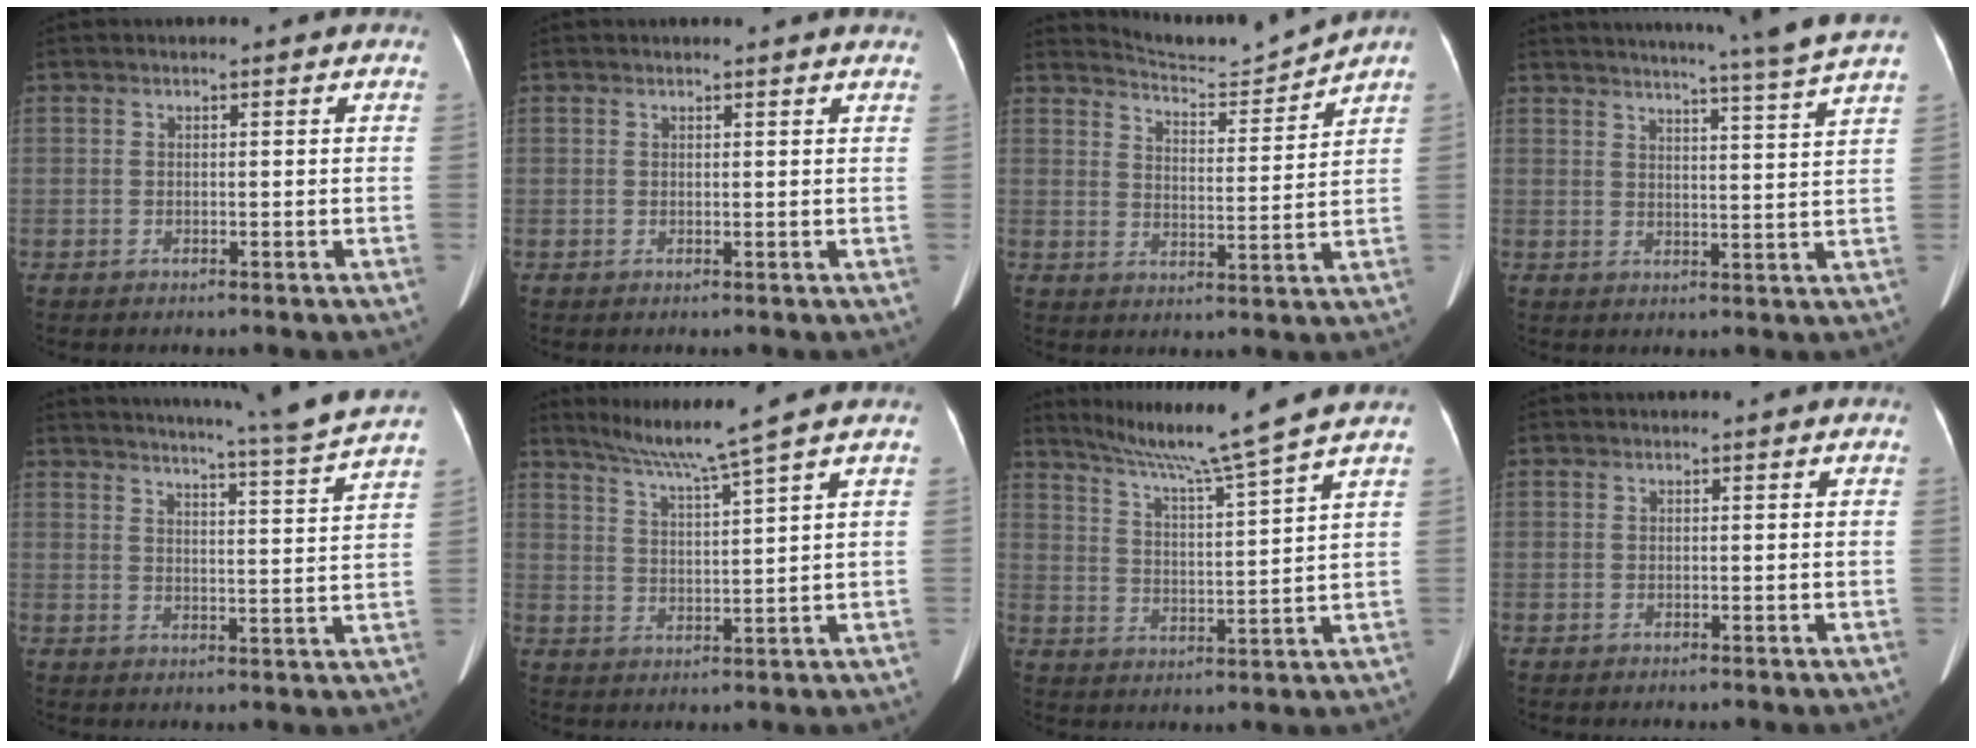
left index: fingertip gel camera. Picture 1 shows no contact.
{"total": 2.7, "force": [2.6, -0.2, 0.8], "torque": [-0.016, 0.004, 0.019]}
{"total": 7.0, "force": [6.7, -1.7, -0.8], "torque": [-0.007, -0.023, 0.116]}
{"total": 14.8, "force": [13.1, -2.6, 6.4], "torque": [-0.103, -0.044, 0.155]}
{"total": 15.9, "force": [14.5, -2.7, 6.1], "torque": [-0.105, -0.054, 0.179]}
{"total": 7.6, "force": [6.2, -2.5, 3.7], "torque": [-0.063, -0.004, 0.113]}
{"total": 13.3, "force": [11.2, -2.8, 6.6], "torque": [-0.114, -0.015, 0.171]}
{"total": 0.0}